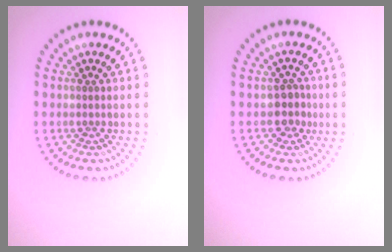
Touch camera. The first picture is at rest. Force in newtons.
{"total": 2.0, "press": 1.8, "slide": 0.9}